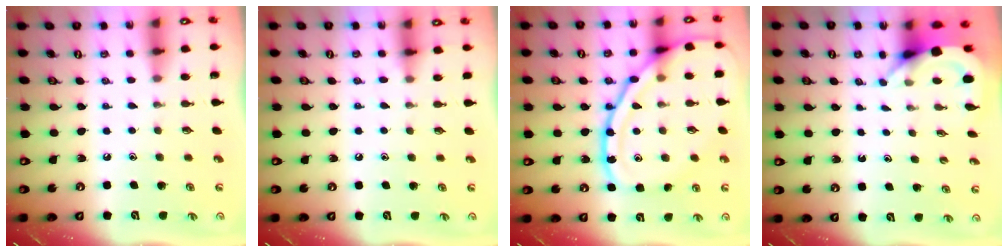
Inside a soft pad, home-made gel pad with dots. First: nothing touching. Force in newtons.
{"total": 5.3, "press": 5.2, "slide": 0.7}
{"total": 20.8, "press": 20.7, "slide": 1.8}
{"total": 3.8, "press": 3.8, "slide": 0.2}